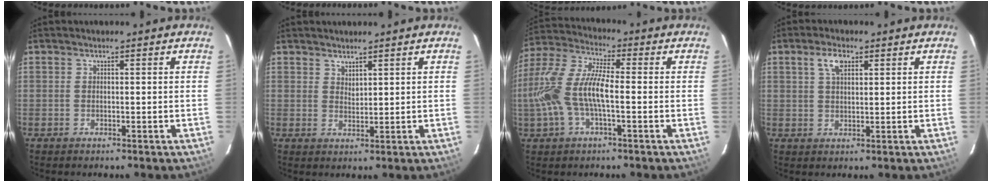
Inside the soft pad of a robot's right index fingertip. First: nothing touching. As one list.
[{"total": 2.0, "force": [1.9, 0.7, 0.5], "torque": [-0.006, 0.001, 0.034]}, {"total": 14.2, "force": [-2.4, 4.9, 13.1], "torque": [-0.275, 0.004, -0.048]}, {"total": 4.1, "force": [2.0, 2.0, 3.1], "torque": [-0.057, 0.009, 0.037]}]